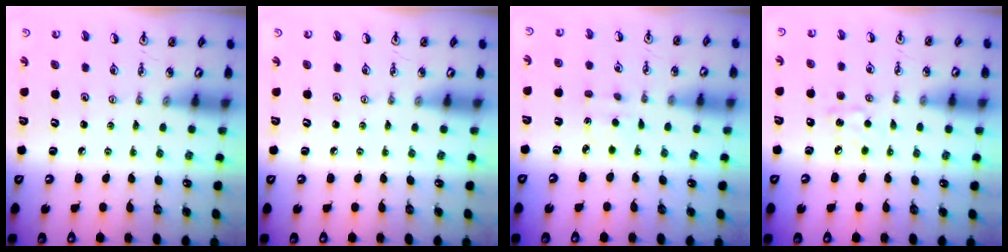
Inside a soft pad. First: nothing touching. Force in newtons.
{"total": 0.0}
{"total": 2.3, "press": 2.3, "slide": 0.3}
{"total": 5.6, "press": 5.5, "slide": 0.8}